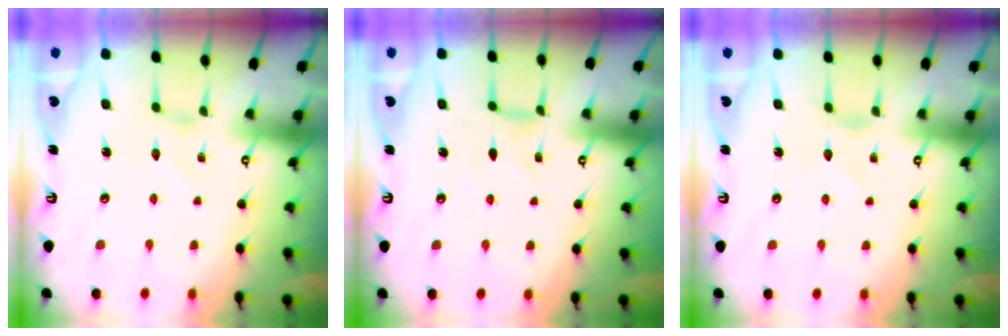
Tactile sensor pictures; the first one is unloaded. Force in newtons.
{"total": 1.3, "press": 1.3, "slide": 0.3}
{"total": 0.9, "press": 0.9, "slide": 0.1}